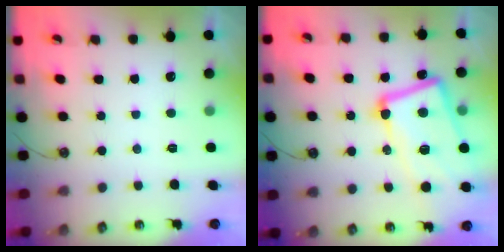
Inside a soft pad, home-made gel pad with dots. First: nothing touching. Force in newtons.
{"total": 17.4, "press": 17.1, "slide": 3.0}